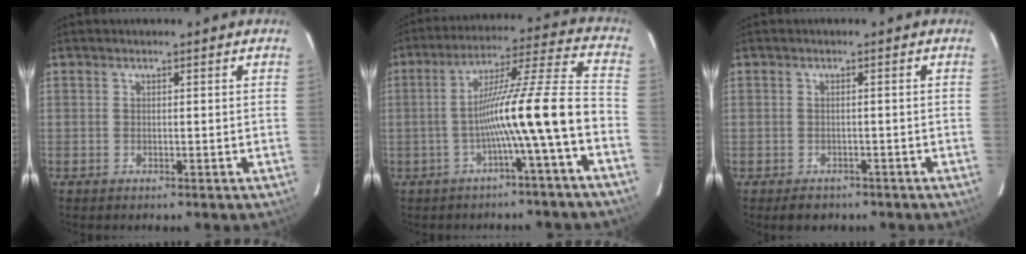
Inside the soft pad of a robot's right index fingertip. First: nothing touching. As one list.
[{"total": 13.2, "force": [-4.2, -1.5, 12.4], "torque": [-0.200, 0.026, -0.070]}, {"total": 2.9, "force": [-2.1, 1.9, 0.7], "torque": [-0.011, 0.002, -0.025]}]